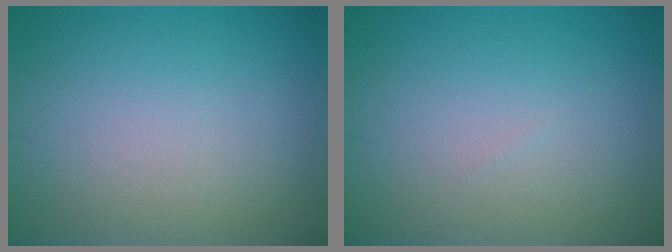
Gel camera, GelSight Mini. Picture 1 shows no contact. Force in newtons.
{"total": 0.0}